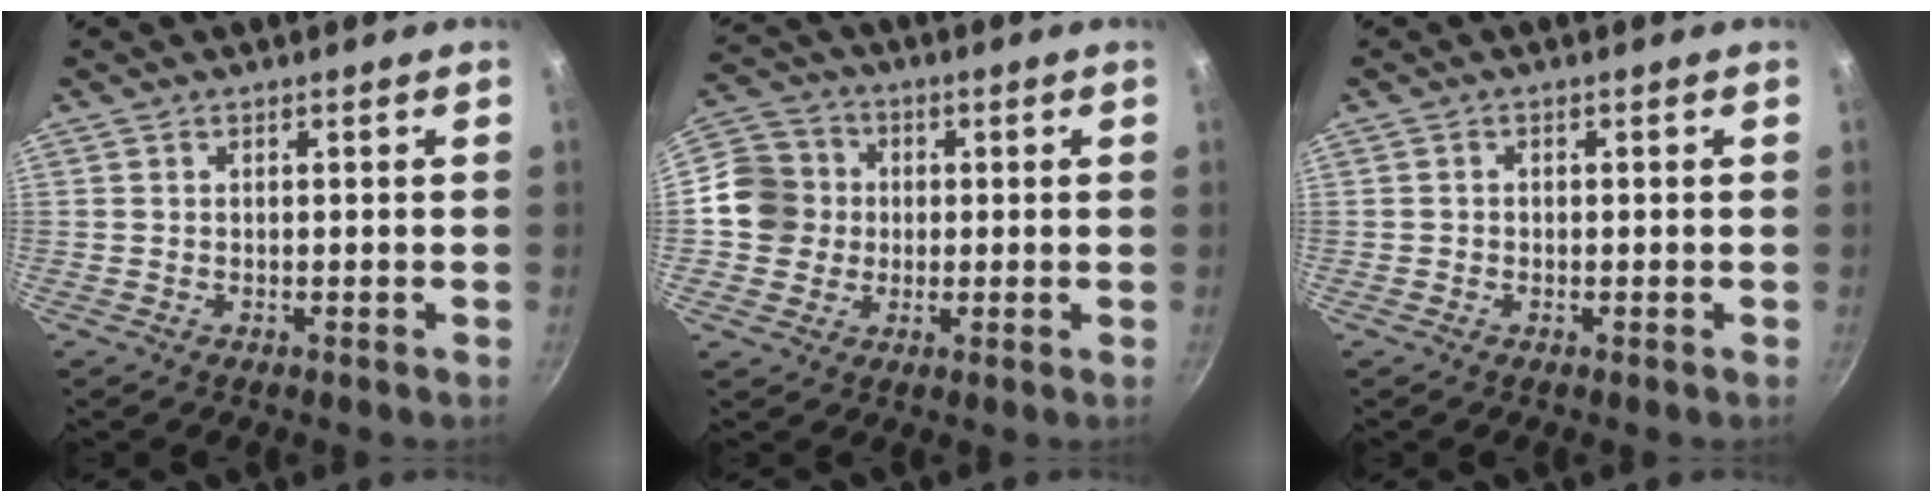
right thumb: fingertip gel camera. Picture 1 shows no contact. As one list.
[{"total": 10.4, "force": [0.0, 9.7, 3.8], "torque": [-0.038, 0.024, -0.018]}, {"total": 0.7, "force": [-0.3, 0.6, 0.1], "torque": [-0.001, 0.002, -0.008]}]